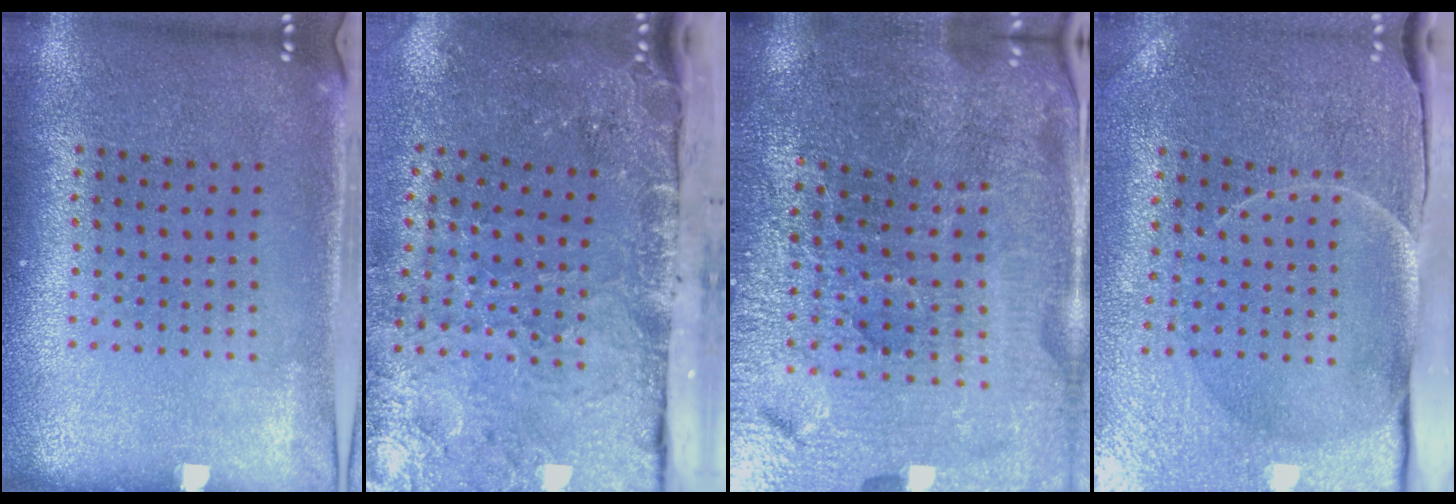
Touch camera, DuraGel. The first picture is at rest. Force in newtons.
{"total": 4.7, "press": 3.6, "slide": 3.1}
{"total": 4.8, "press": 4.6, "slide": 1.3}
{"total": 3.8, "press": 3.7, "slide": 0.7}